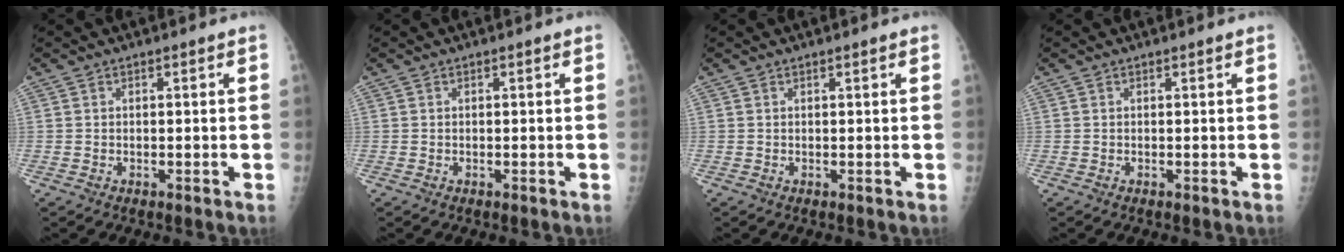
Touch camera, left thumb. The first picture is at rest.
{"total": 0.0}
{"total": 0.6, "force": [0.3, 0.0, 0.5], "torque": [-0.008, 0.002, 0.004]}
{"total": 0.0}